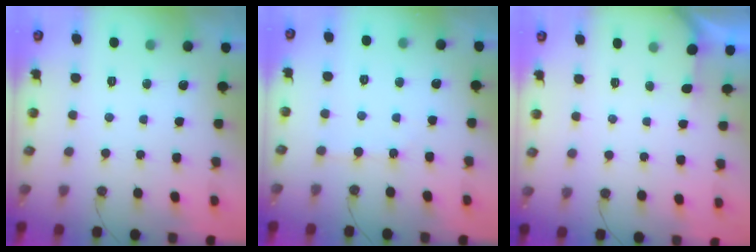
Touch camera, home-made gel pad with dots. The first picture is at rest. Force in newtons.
{"total": 2.5, "press": 2.5, "slide": 0.4}
{"total": 1.9, "press": 1.9, "slide": 0.2}